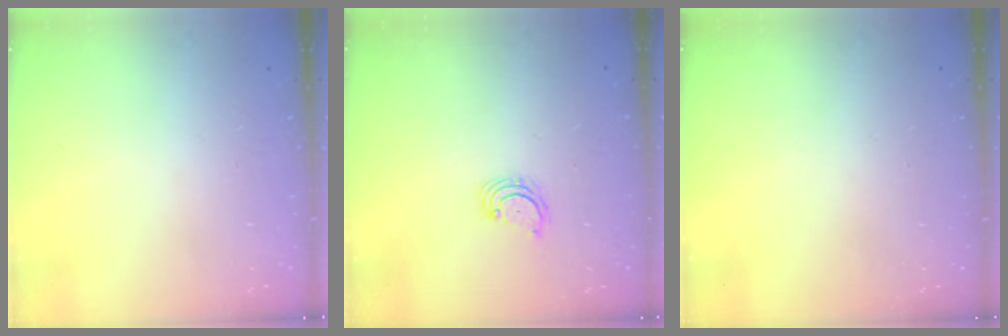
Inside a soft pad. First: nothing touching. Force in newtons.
{"total": 3.1, "press": 3.1, "slide": 0.3}
{"total": 0.0}